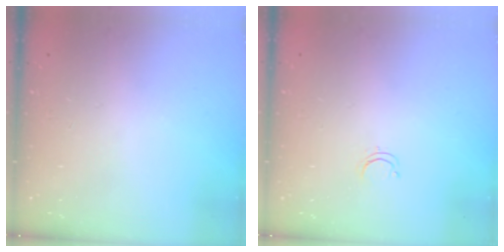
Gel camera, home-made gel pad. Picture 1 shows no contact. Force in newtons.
{"total": 2.4, "press": 2.4, "slide": 0.2}